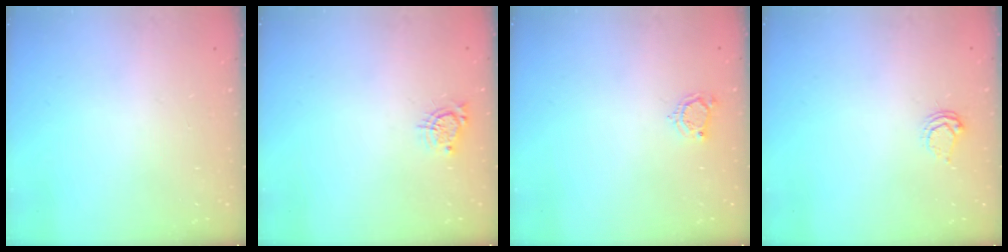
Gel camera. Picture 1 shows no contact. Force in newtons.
{"total": 4.0, "press": 4.0, "slide": 0.4}
{"total": 3.9, "press": 3.8, "slide": 0.5}
{"total": 3.6, "press": 3.6, "slide": 0.3}